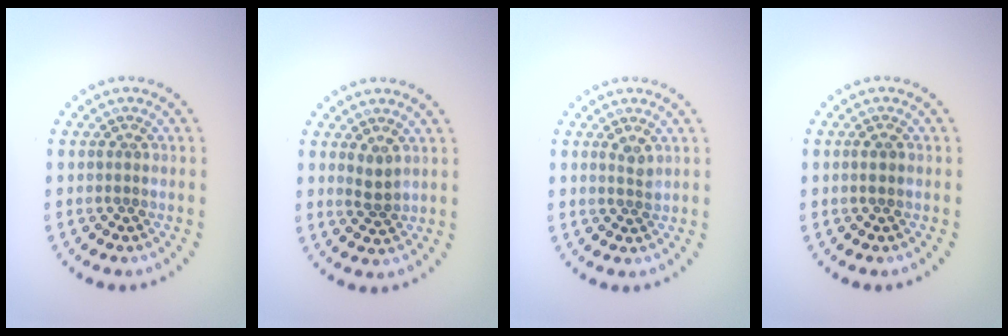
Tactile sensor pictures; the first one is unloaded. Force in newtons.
{"total": 1.5, "press": 1.3, "slide": 0.6}
{"total": 1.0, "press": 0.9, "slide": 0.6}
{"total": 1.0, "press": 0.9, "slide": 0.4}